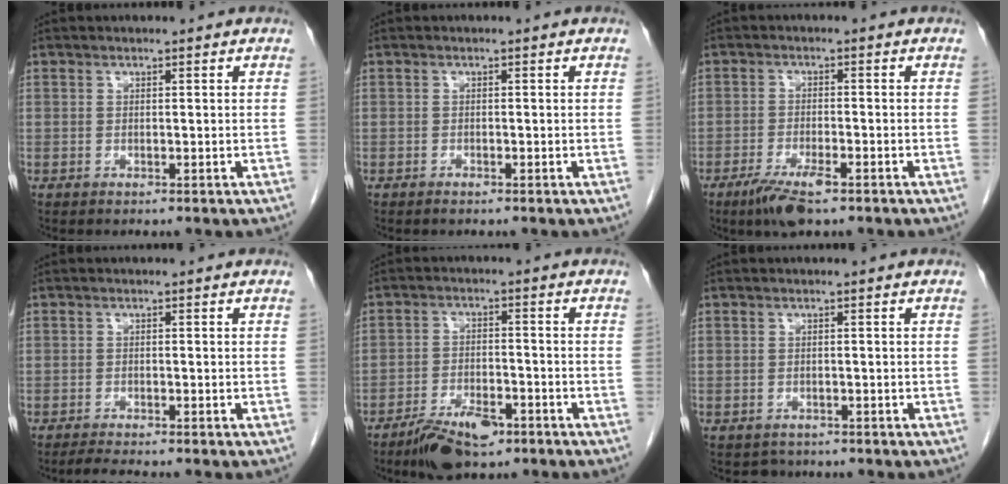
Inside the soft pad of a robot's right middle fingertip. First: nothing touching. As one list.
[{"total": 0.7, "force": [-0.6, 0.0, 0.4], "torque": [-0.010, -0.002, -0.008]}, {"total": 5.7, "force": [-3.8, 0.9, 4.1], "torque": [-0.083, -0.011, -0.064]}, {"total": 2.7, "force": [-2.5, -0.2, 1.1], "torque": [-0.029, -0.013, -0.042]}, {"total": 7.3, "force": [-5.0, 2.5, 4.6], "torque": [-0.086, -0.005, -0.085]}, {"total": 1.7, "force": [-1.4, 0.9, -0.3], "torque": [-0.005, -0.002, -0.021]}]